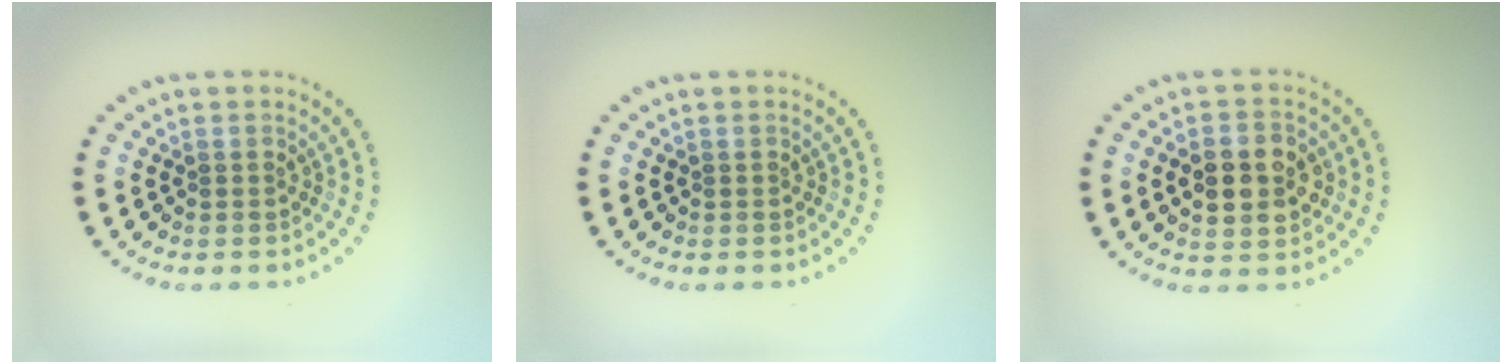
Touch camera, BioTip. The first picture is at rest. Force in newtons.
{"total": 0.0}
{"total": 4.6, "press": 4.6, "slide": 0.1}